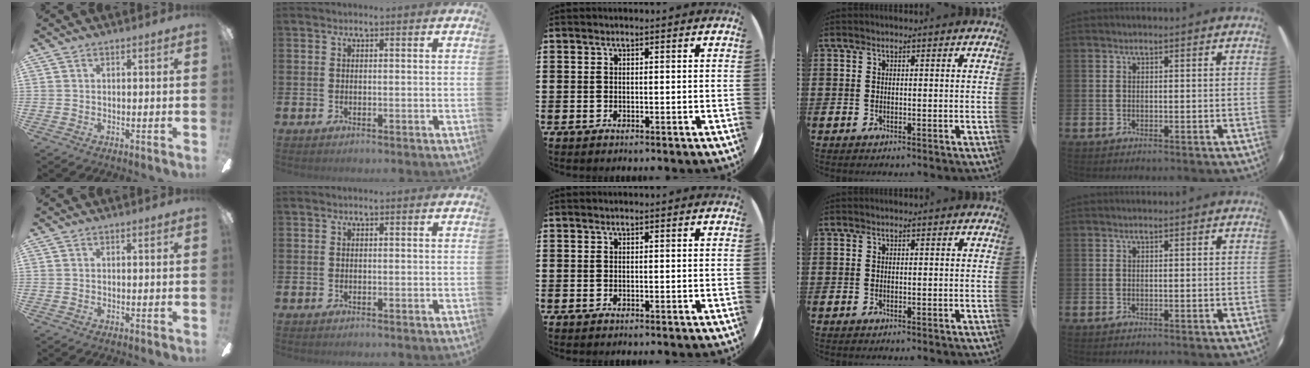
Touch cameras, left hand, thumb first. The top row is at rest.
{}